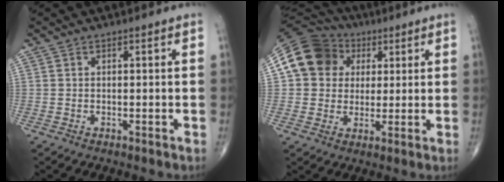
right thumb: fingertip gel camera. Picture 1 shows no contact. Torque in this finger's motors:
{"motor_torque": [0.05, 2.11, 0.76, 0.23, 0.10]}